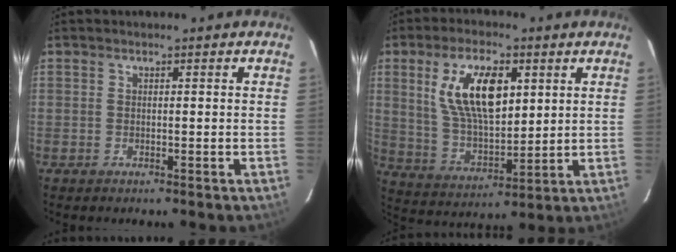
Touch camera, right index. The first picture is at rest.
{"total": 14.2, "force": [5.0, 6.4, 11.7], "torque": [-0.220, 0.006, 0.102]}